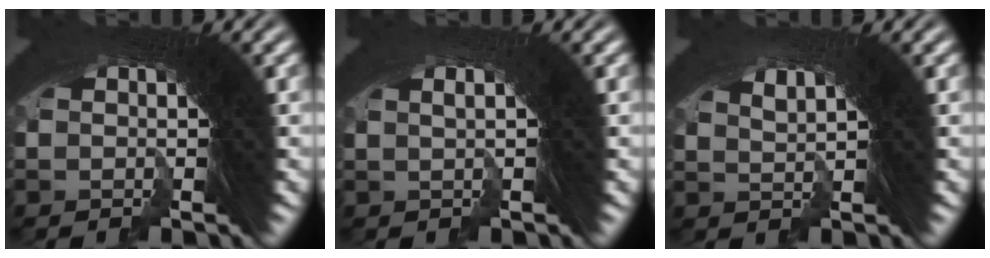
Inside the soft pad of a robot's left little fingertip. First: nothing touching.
{"total": 1.2, "force": [-0.1, 0.7, 1.0], "torque": [-0.021, 0.005, -0.005]}
{"total": 2.9, "force": [0.2, 1.9, 2.2], "torque": [-0.067, -0.012, 0.005]}